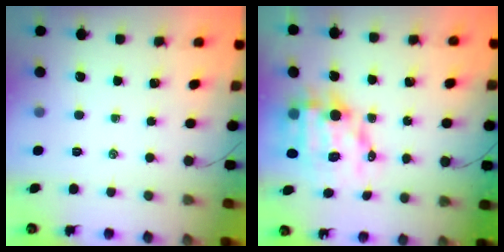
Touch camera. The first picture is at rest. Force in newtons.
{"total": 12.0, "press": 11.6, "slide": 3.2}